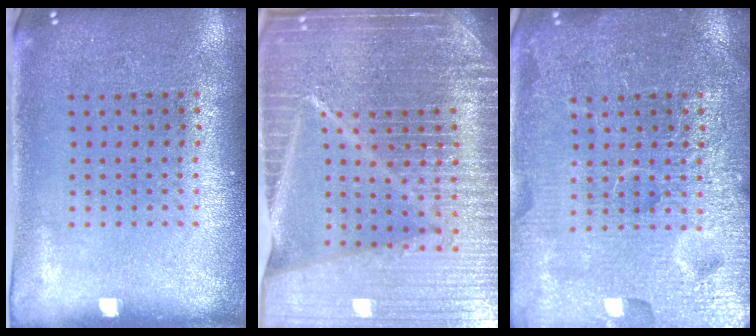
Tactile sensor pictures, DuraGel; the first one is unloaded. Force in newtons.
{"total": 7.2, "press": 6.1, "slide": 3.7}
{"total": 7.2, "press": 7.1, "slide": 1.0}